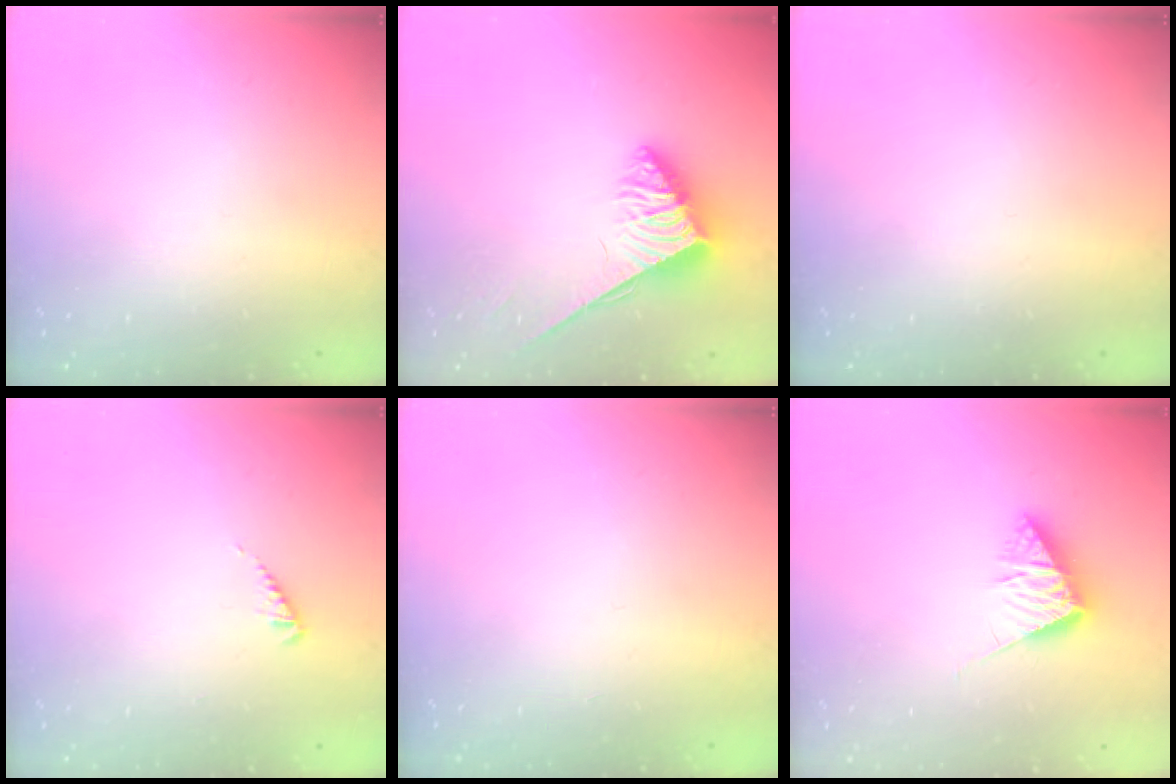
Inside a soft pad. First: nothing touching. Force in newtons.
{"total": 3.8, "press": 3.7, "slide": 0.5}
{"total": 0.0}
{"total": 2.4, "press": 2.4, "slide": 0.3}
{"total": 0.0}
{"total": 7.5, "press": 7.5, "slide": 0.5}